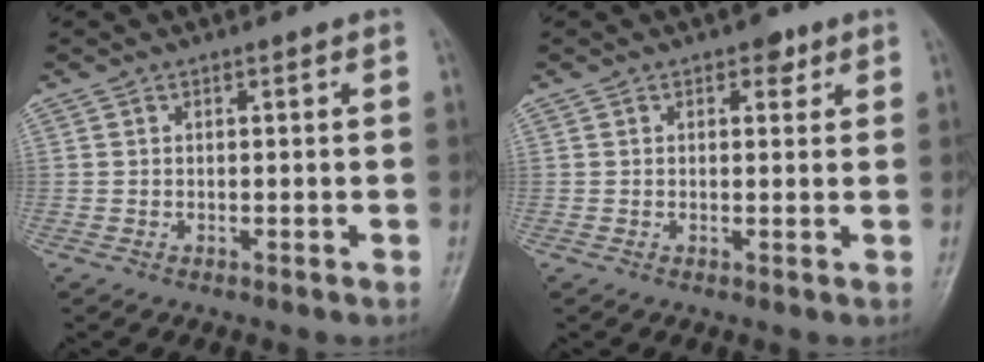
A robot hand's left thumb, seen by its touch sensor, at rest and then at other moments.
{"total": 2.3, "force": [1.2, 1.5, 1.2], "torque": [0.000, -0.003, 0.013]}